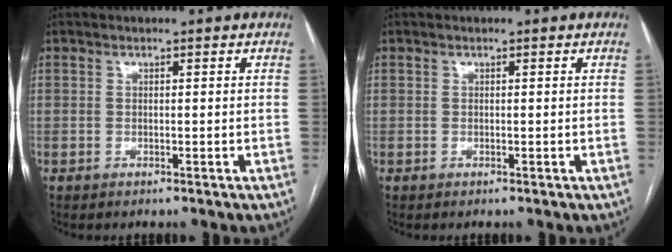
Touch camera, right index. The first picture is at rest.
{"total": 0.0}